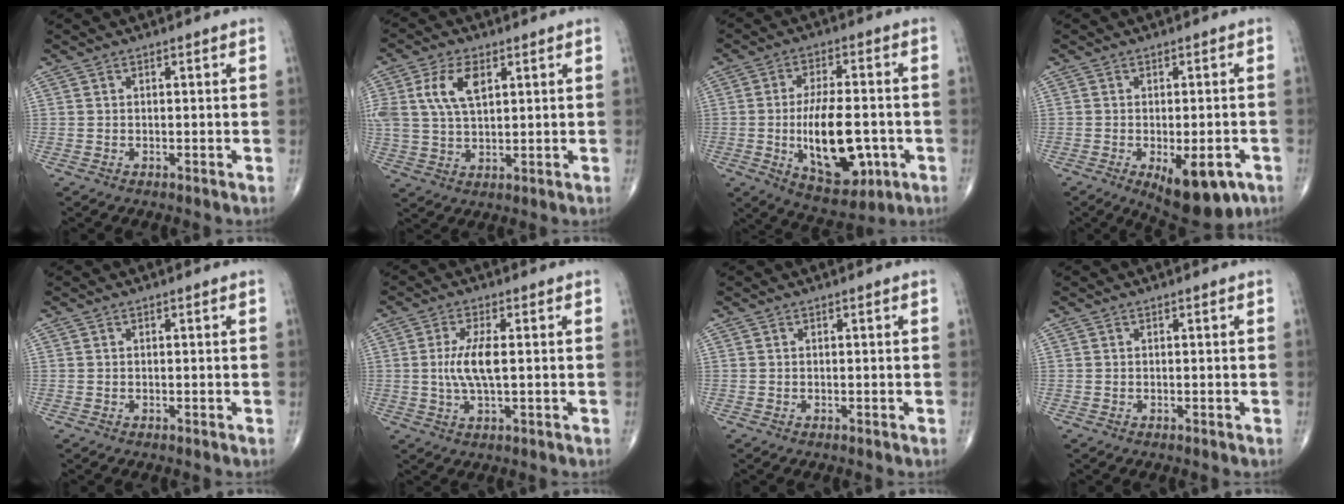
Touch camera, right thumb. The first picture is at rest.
{"total": 9.0, "force": [3.1, 4.6, 7.0], "torque": [-0.145, -0.001, 0.063]}
{"total": 15.7, "force": [-3.2, 7.4, 13.5], "torque": [-0.206, 0.007, -0.035]}
{"total": 11.5, "force": [-4.9, 4.8, 9.3], "torque": [-0.113, -0.001, -0.058]}
{"total": 0.0}
{"total": 6.2, "force": [0.3, 1.7, 5.9], "torque": [-0.134, -0.005, 0.006]}
{"total": 0.0}
{"total": 0.0}